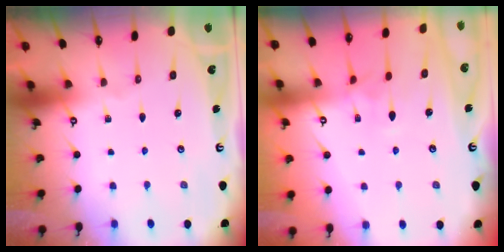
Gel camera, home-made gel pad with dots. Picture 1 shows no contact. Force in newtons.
{"total": 1.9, "press": 1.7, "slide": 0.7}